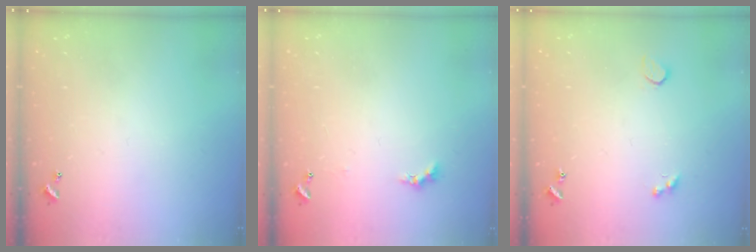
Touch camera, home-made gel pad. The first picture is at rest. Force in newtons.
{"total": 0.6, "press": 0.4, "slide": 0.5}
{"total": 2.6, "press": 2.2, "slide": 1.2}